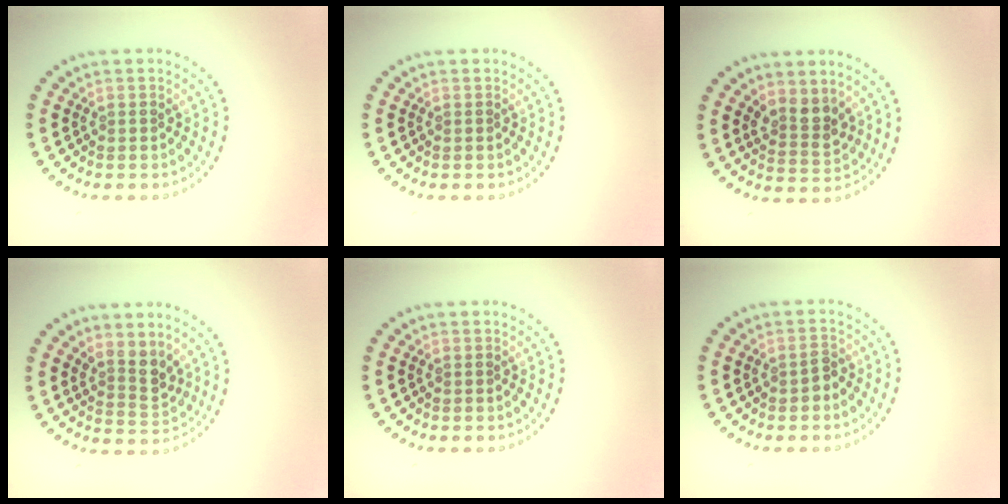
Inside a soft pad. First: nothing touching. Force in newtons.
{"total": 0.0}
{"total": 2.7, "press": 2.4, "slide": 1.2}
{"total": 2.7, "press": 2.0, "slide": 1.8}
{"total": 0.0}
{"total": 1.3, "press": 1.3, "slide": 0.3}